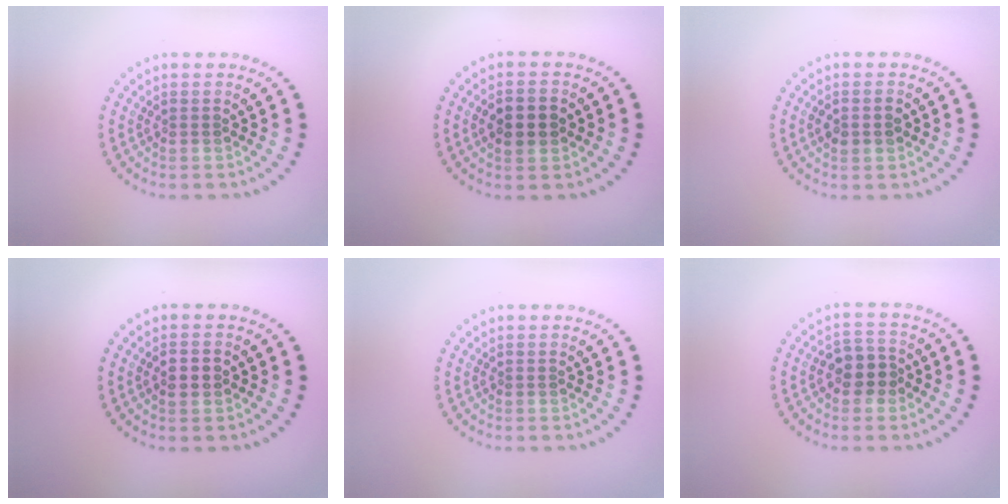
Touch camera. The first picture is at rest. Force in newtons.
{"total": 3.7, "press": 3.7, "slide": 0.2}
{"total": 1.6, "press": 1.6, "slide": 0.1}
{"total": 1.5, "press": 1.5, "slide": 0.2}
{"total": 0.0}
{"total": 2.9, "press": 2.8, "slide": 1.0}